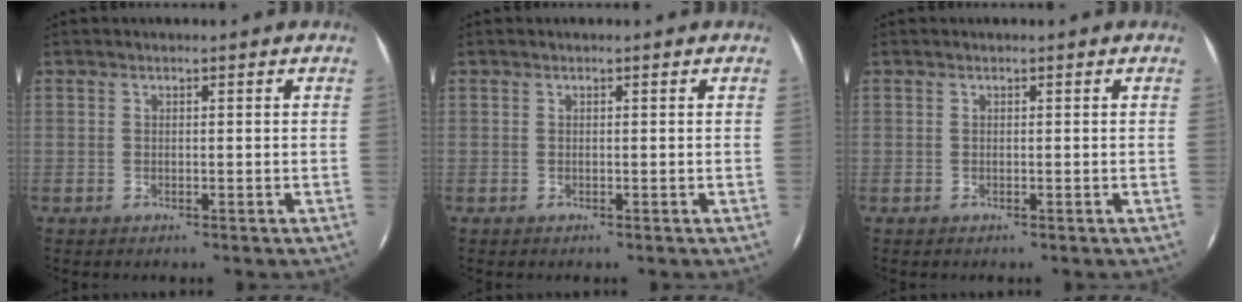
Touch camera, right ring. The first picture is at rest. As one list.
[{"total": 0.0}, {"total": 0.0}]